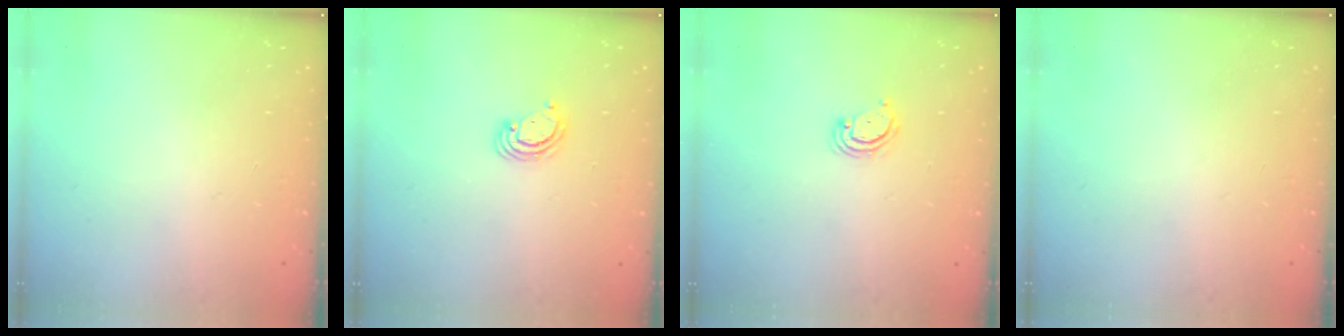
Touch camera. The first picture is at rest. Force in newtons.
{"total": 2.4, "press": 2.4, "slide": 0.2}
{"total": 2.9, "press": 2.8, "slide": 0.4}
{"total": 0.0}